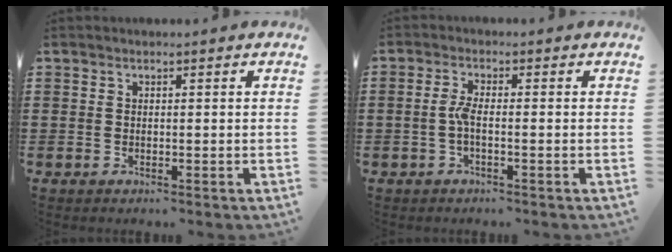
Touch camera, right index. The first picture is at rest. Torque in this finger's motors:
{"motor_torque": [0.70, -0.42, 0.10, 0.09]}